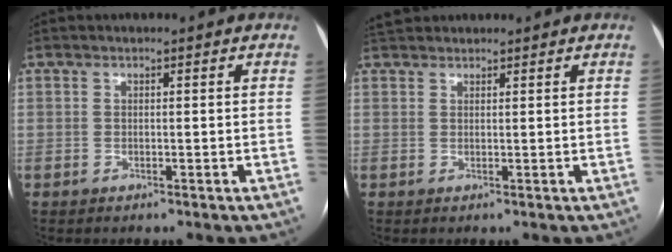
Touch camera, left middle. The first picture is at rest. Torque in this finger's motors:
{"motor_torque": [0.75, -0.91, 0.04, 0.02]}